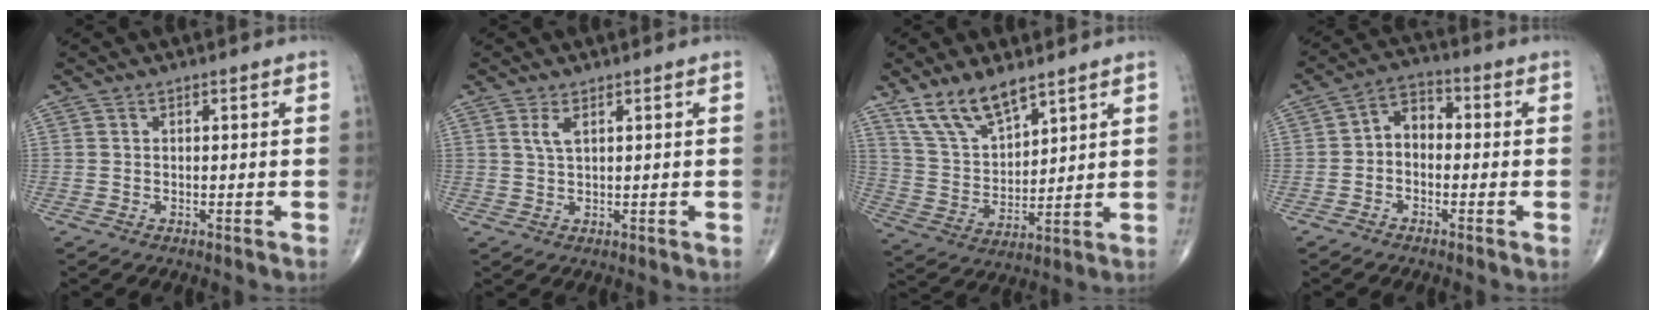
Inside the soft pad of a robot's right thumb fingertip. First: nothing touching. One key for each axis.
{"total": 2.3, "fx": 1.1, "fy": 0.8, "fz": 1.8, "tx": -0.042, "ty": -0.001, "tz": 0.027}
{"total": 11.3, "fx": 8.3, "fy": 4.4, "fz": 6.4, "tx": -0.110, "ty": -0.038, "tz": 0.175}
{"total": 5.2, "fx": -0.7, "fy": 3.7, "fz": 3.5, "tx": -0.042, "ty": 0.025, "tz": -0.029}